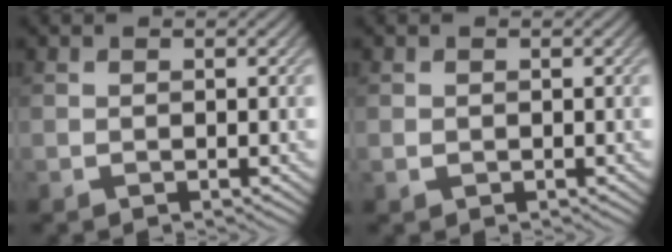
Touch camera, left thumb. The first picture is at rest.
{"total": 0.6, "force": [0.1, 0.6, 0.2], "torque": [-0.006, -0.004, 0.002]}